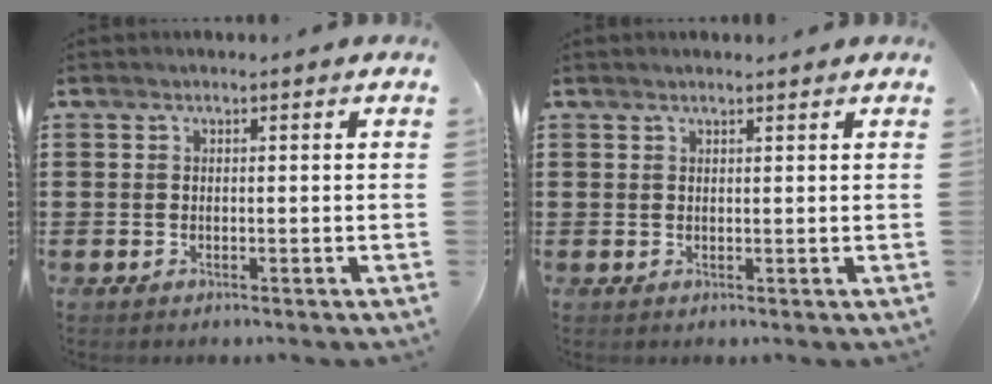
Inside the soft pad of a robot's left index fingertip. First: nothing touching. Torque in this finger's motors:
{"motor_torque": [2.14, 0.00, 0.31, 0.07]}